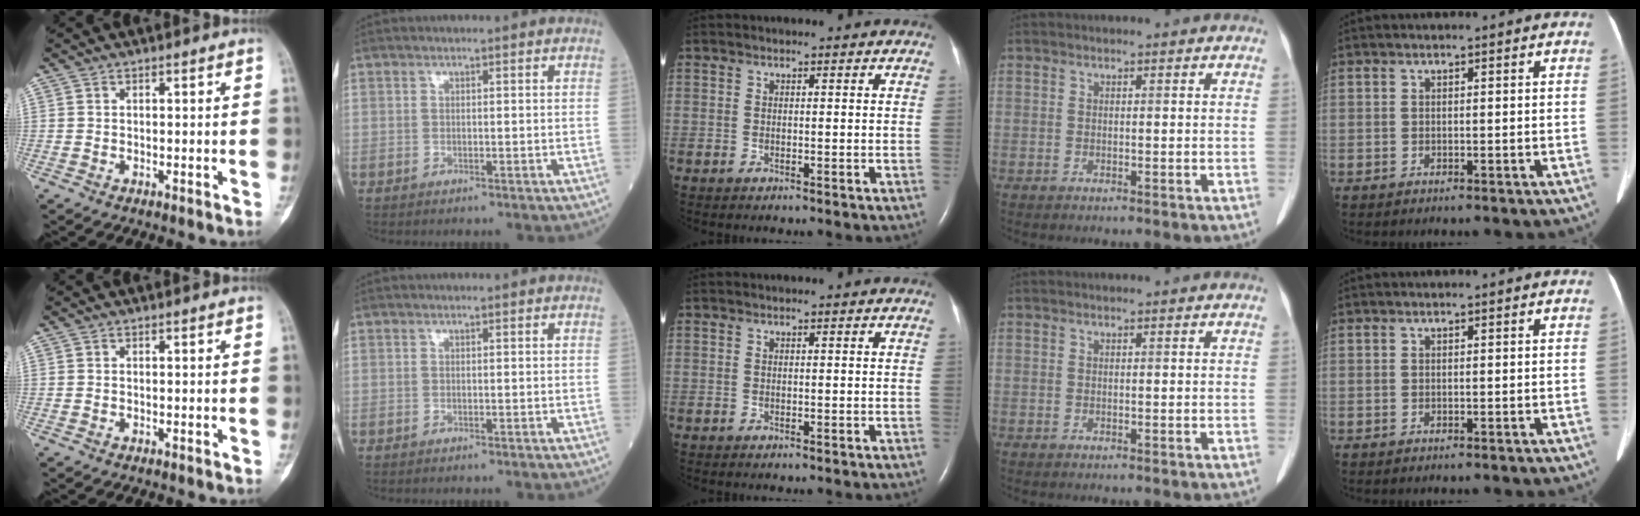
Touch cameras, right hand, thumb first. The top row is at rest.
{}